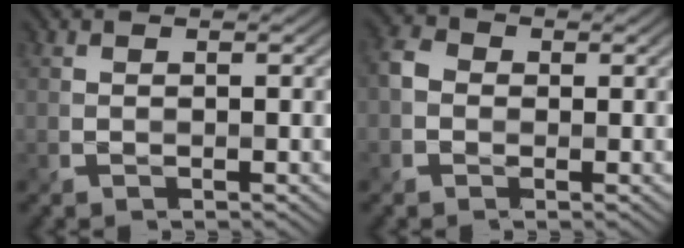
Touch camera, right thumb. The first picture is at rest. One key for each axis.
{"total": 3.1, "fx": -0.5, "fy": 2.7, "fz": 1.5, "tx": -0.038, "ty": 0.001, "tz": -0.017}